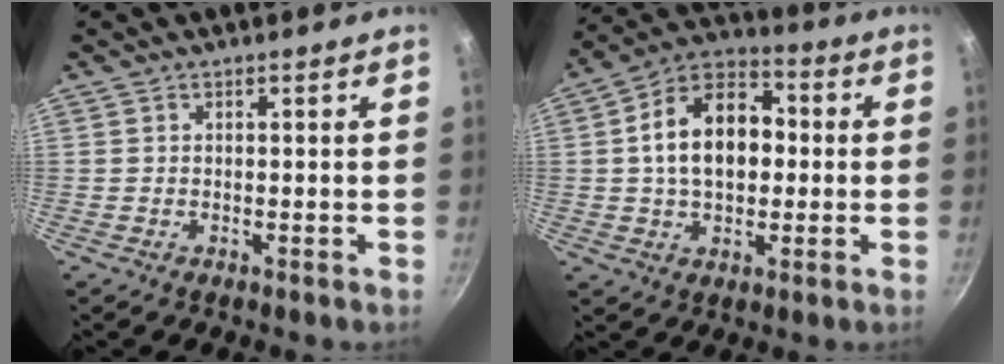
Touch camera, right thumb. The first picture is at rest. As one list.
[{"total": 15.6, "force": [0.9, 10.4, 11.6], "torque": [-0.156, 0.030, 0.000]}]